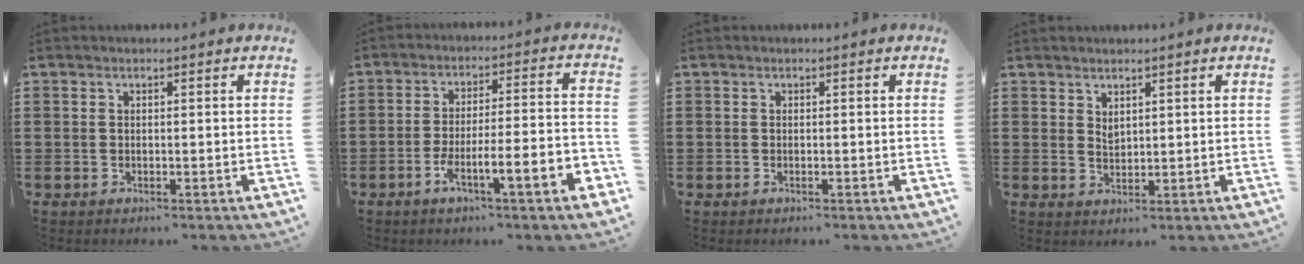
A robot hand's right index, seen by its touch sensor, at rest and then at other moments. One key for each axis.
{"total": 7.9, "fx": -4.4, "fy": 0.8, "fz": 6.5, "tx": -0.114, "ty": -0.005, "tz": -0.083}
{"total": 0.0}
{"total": 1.6, "fx": 1.5, "fy": 0.5, "fz": 0.4, "tx": -0.008, "ty": 0.001, "tz": 0.028}